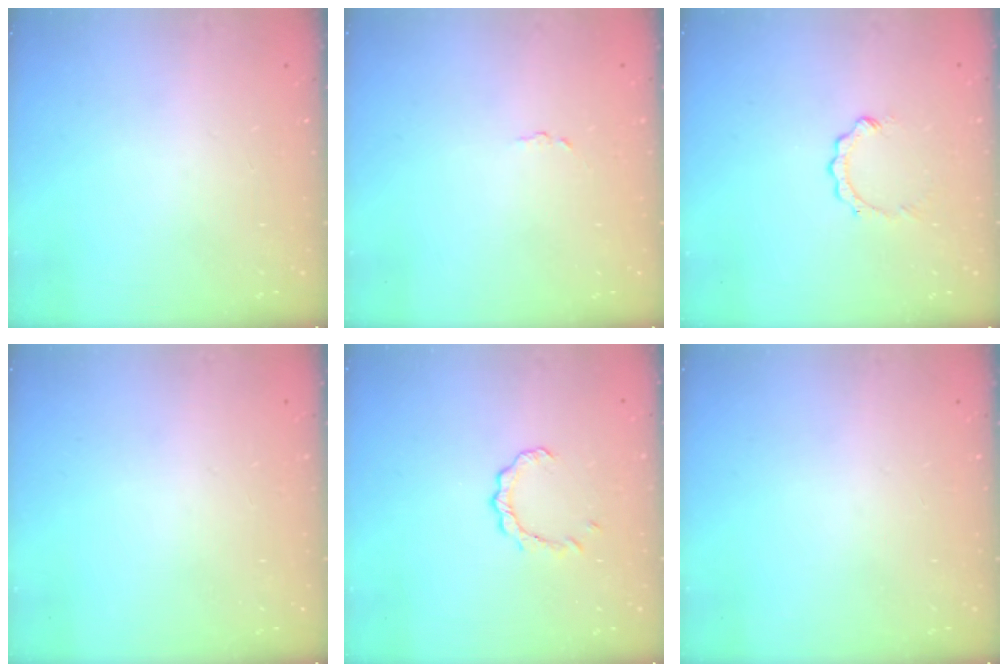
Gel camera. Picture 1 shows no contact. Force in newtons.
{"total": 1.7, "press": 1.7, "slide": 0.1}
{"total": 2.6, "press": 2.6, "slide": 0.3}
{"total": 0.0}
{"total": 2.4, "press": 2.4, "slide": 0.3}
{"total": 0.0}